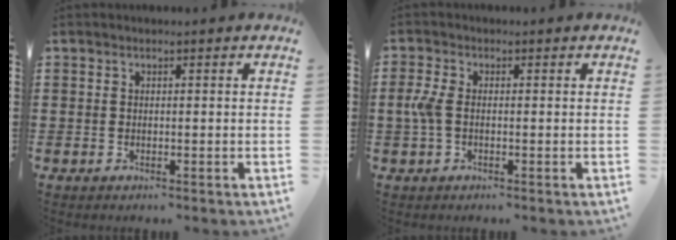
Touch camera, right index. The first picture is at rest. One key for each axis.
{"total": 3.2, "fx": -0.5, "fy": 1.6, "fz": 2.8, "tx": -0.079, "ty": -0.006, "tz": -0.017}